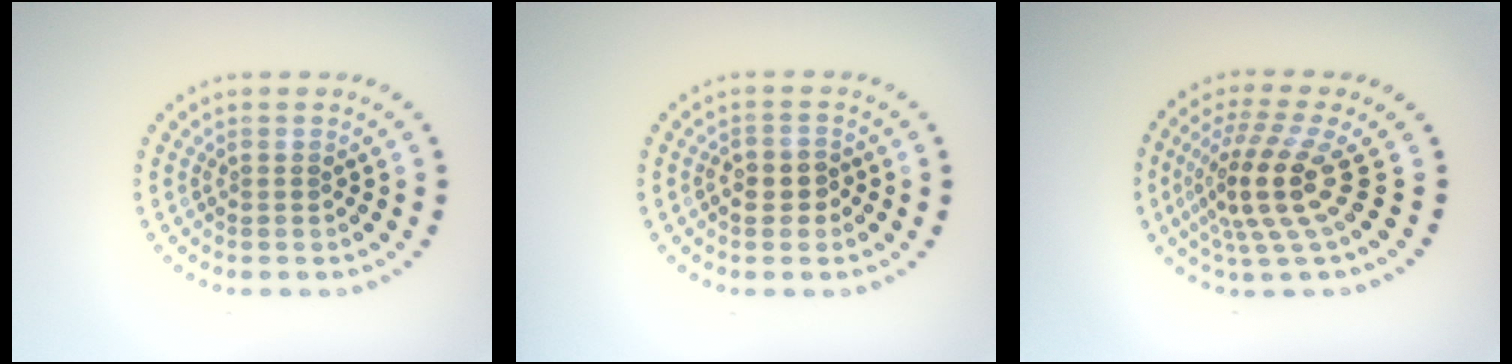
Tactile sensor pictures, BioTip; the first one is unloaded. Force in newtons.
{"total": 2.2, "press": 2.1, "slide": 0.6}
{"total": 5.0, "press": 3.5, "slide": 3.6}